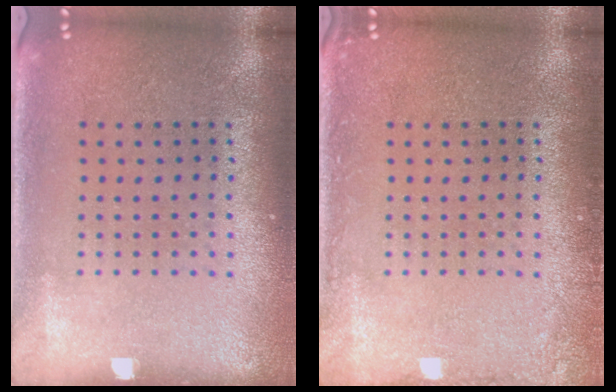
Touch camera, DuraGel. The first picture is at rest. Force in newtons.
{"total": 1.2, "press": 1.2, "slide": 0.2}